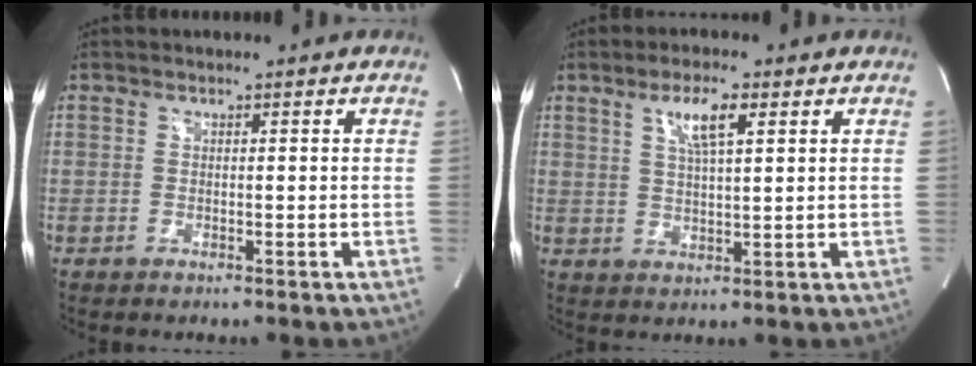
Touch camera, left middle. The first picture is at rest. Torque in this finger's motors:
{"motor_torque": [0.12, -0.11, 0.04, 0.07]}